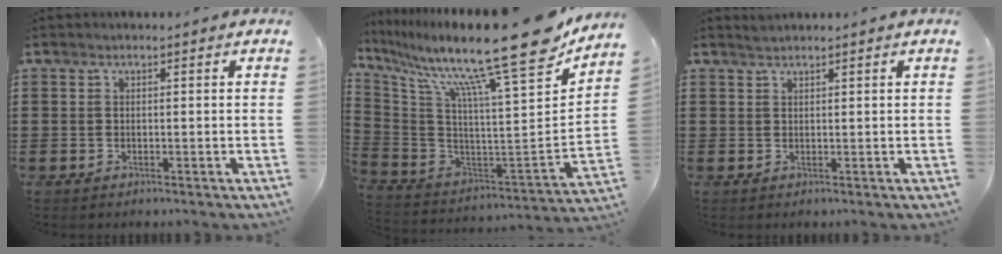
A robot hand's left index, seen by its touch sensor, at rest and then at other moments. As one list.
[{"total": 17.1, "force": [12.8, 1.4, 11.3], "torque": [-0.206, -0.101, 0.198]}, {"total": 1.1, "force": [1.1, 0.2, 0.1], "torque": [-0.005, 0.000, 0.022]}]